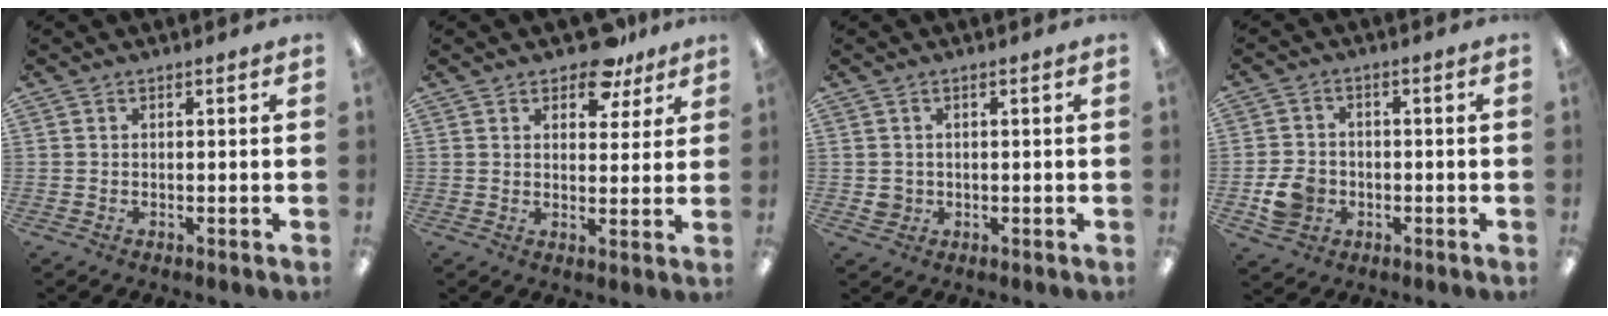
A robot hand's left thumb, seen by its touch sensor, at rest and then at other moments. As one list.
[{"total": 8.3, "force": [6.1, 4.1, 3.9], "torque": [-0.036, -0.033, 0.103]}, {"total": 2.3, "force": [0.2, 2.2, 0.7], "torque": [-0.006, 0.000, 0.000]}, {"total": 6.8, "force": [-2.1, 5.6, 3.3], "torque": [-0.065, 0.010, -0.036]}]